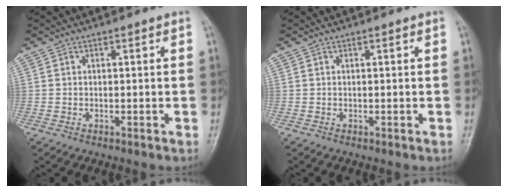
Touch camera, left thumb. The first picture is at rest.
{"total": 0.0}